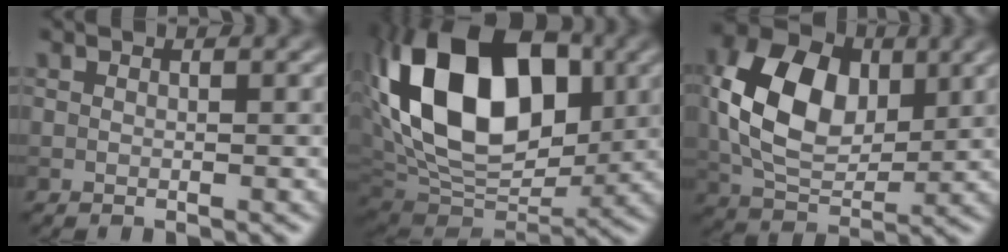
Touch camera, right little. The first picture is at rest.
{"total": 17.3, "force": [4.4, 10.8, 12.8], "torque": [-0.238, 0.033, 0.065]}
{"total": 10.1, "force": [1.5, 6.7, 7.5], "torque": [-0.152, 0.007, 0.022]}